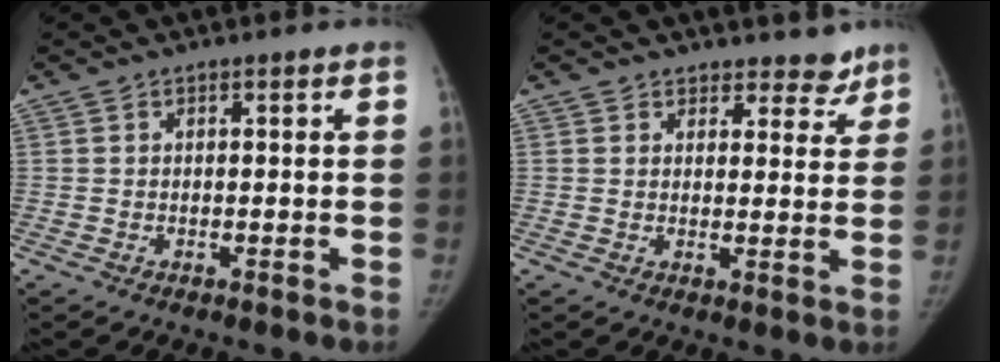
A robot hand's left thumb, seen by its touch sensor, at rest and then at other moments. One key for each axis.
{"total": 5.0, "fx": 4.2, "fy": 2.7, "fz": 0.7, "tx": 0.031, "ty": -0.029, "tz": 0.047}